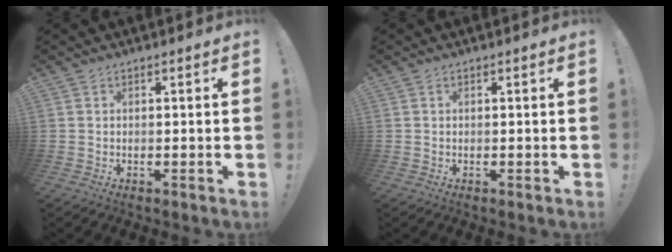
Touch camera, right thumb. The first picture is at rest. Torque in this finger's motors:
{"motor_torque": [-0.08, 0.12, 0.23, -0.21, 0.00]}